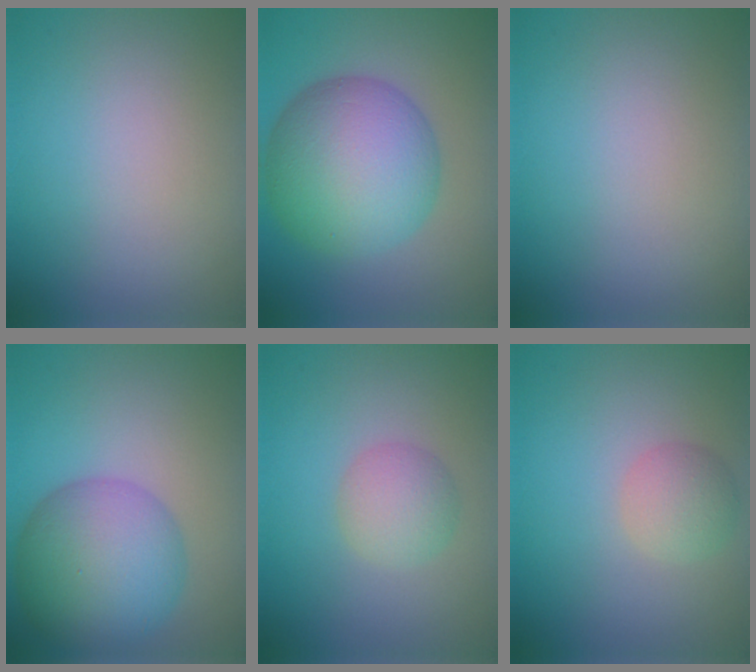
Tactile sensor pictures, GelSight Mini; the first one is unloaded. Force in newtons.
{"total": 11.5, "press": 11.5, "slide": 0.1}
{"total": 0.0}
{"total": 9.5, "press": 9.5, "slide": 0.2}
{"total": 2.9, "press": 2.9, "slide": 0.1}
{"total": 2.6, "press": 2.6, "slide": 0.1}